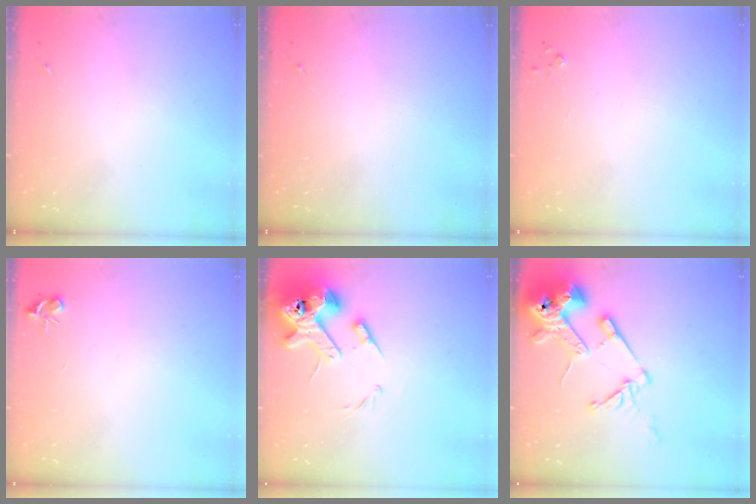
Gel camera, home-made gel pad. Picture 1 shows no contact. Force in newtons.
{"total": 0.0}
{"total": 2.8, "press": 2.8, "slide": 0.3}
{"total": 4.7, "press": 4.7, "slide": 0.6}
{"total": 14.4, "press": 14.2, "slide": 2.1}
{"total": 17.2, "press": 17.1, "slide": 2.1}